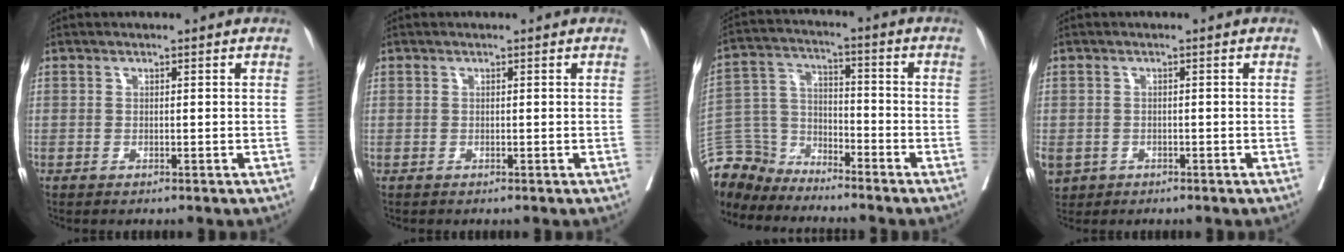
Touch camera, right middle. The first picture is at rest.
{"total": 0.0}
{"total": 8.8, "force": [-8.3, 2.8, -0.5], "torque": [-0.002, 0.017, -0.169]}
{"total": 5.8, "force": [-2.8, 4.8, 1.8], "torque": [-0.057, -0.006, -0.040]}